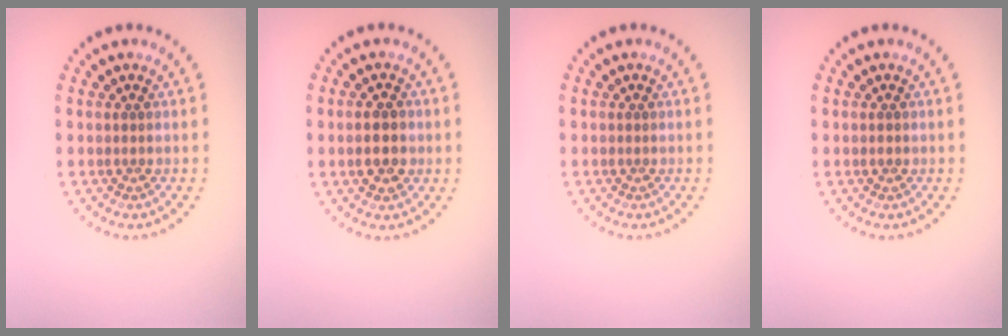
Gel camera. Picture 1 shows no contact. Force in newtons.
{"total": 2.8, "press": 2.8, "slide": 0.4}
{"total": 0.0}
{"total": 0.6, "press": 0.6, "slide": 0.1}